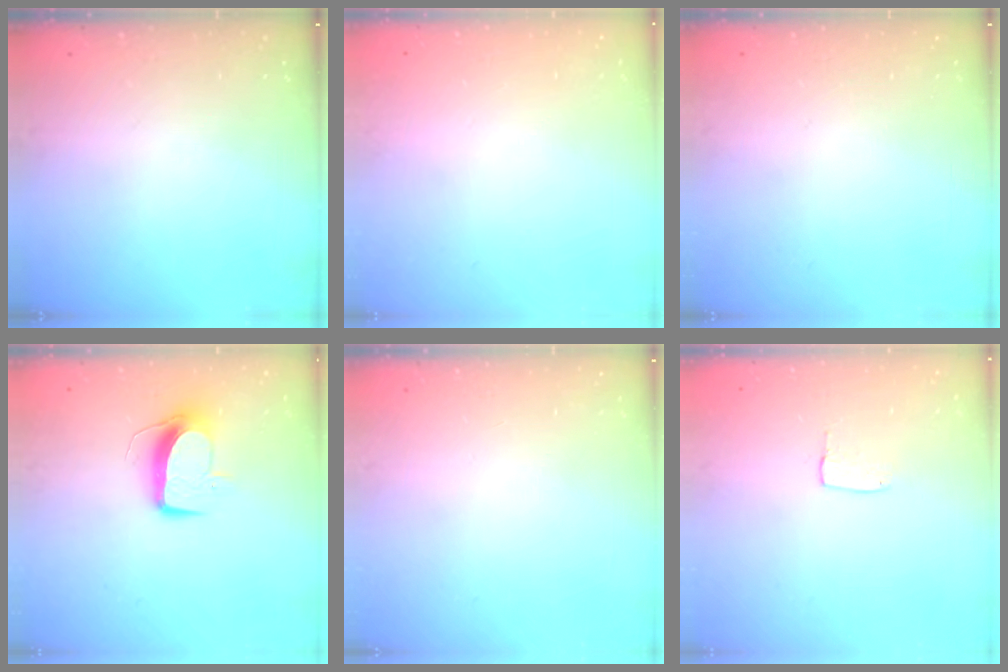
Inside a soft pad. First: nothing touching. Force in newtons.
{"total": 0.0}
{"total": 0.0}
{"total": 9.8, "press": 9.7, "slide": 1.0}
{"total": 0.0}
{"total": 3.4, "press": 3.4, "slide": 0.2}